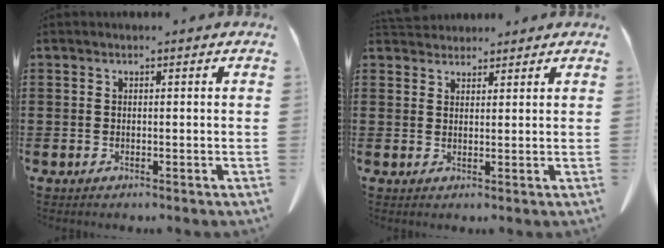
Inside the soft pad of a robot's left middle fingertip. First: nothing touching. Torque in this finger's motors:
{"motor_torque": [0.34, 0.13, 0.03, 0.03]}